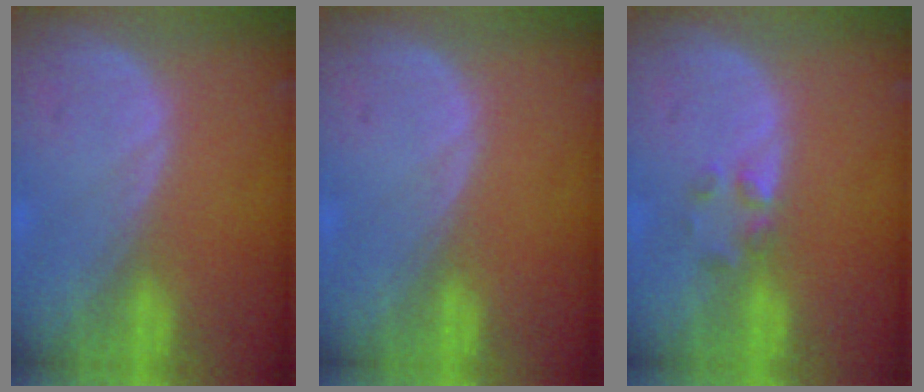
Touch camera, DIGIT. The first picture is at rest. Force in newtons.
{"total": 0.0}
{"total": 2.0, "press": 1.9, "slide": 0.8}